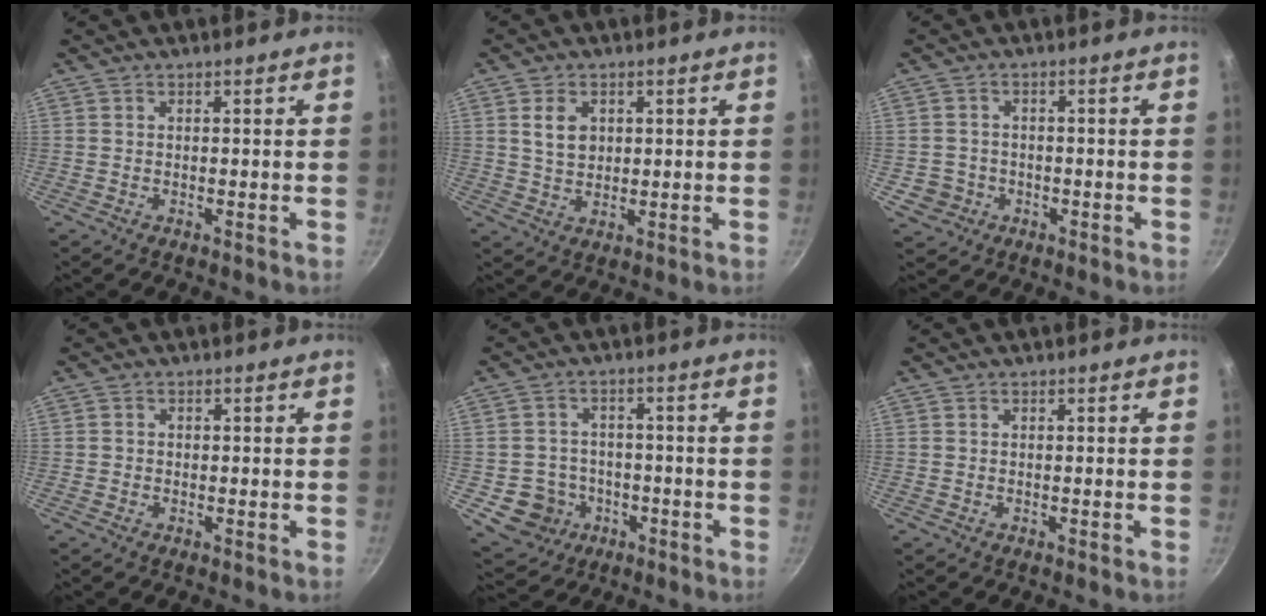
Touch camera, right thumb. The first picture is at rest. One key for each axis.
{"total": 4.8, "fx": 1.4, "fy": 3.5, "fz": 2.9, "tx": -0.039, "ty": -0.007, "tz": 0.029}
{"total": 4.3, "fx": -1.2, "fy": 4.0, "fz": 0.9, "tx": -0.003, "ty": 0.019, "tz": -0.011}
{"total": 0.9, "fx": -0.2, "fy": 0.9, "fz": 0.3, "tx": -0.002, "ty": 0.002, "tz": -0.005}
{"total": 8.5, "fx": -2.9, "fy": 7.6, "fz": 2.4, "tx": -0.012, "ty": 0.033, "tz": -0.034}
{"total": 0.0}